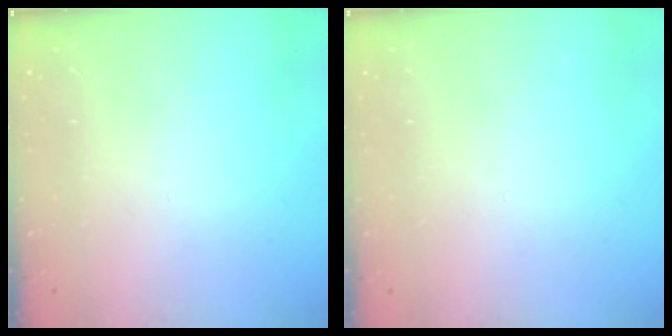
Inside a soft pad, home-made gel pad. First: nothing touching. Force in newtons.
{"total": 1.5, "press": 1.5, "slide": 0.1}